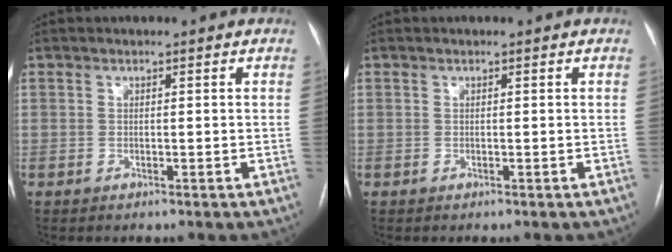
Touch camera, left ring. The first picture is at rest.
{"total": 0.0}